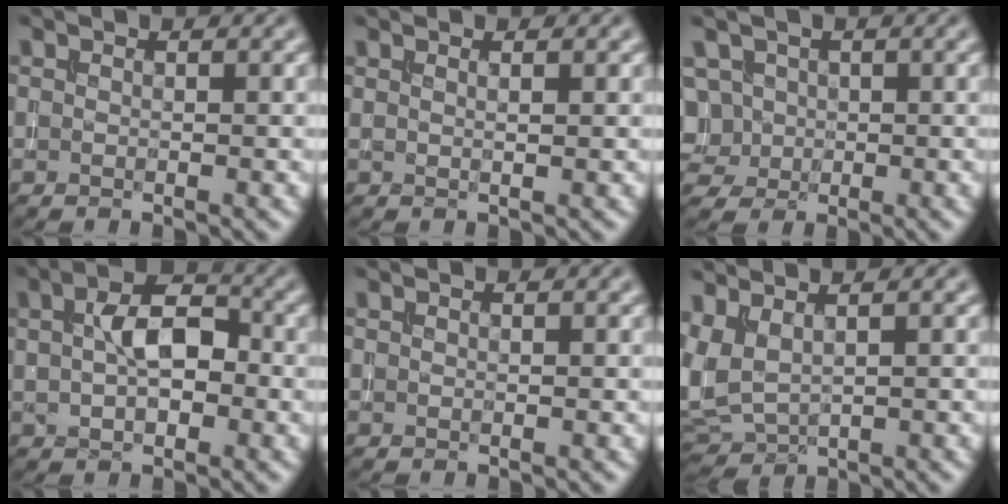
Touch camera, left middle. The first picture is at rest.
{"total": 1.5, "force": [0.8, 0.7, 1.1], "torque": [0.000, 0.002, -0.003]}
{"total": 4.1, "force": [0.6, 3.7, 1.5], "torque": [-0.038, 0.024, 0.011]}
{"total": 4.7, "force": [0.6, 2.6, 3.9], "torque": [-0.063, 0.011, 0.002]}
{"total": 0.0}
{"total": 3.9, "force": [1.7, 1.8, 3.0], "torque": [-0.082, 0.013, 0.037]}